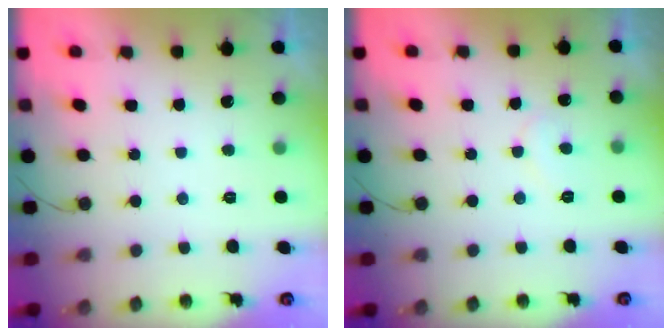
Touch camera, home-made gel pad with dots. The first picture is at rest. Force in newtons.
{"total": 5.9, "press": 5.9, "slide": 0.4}